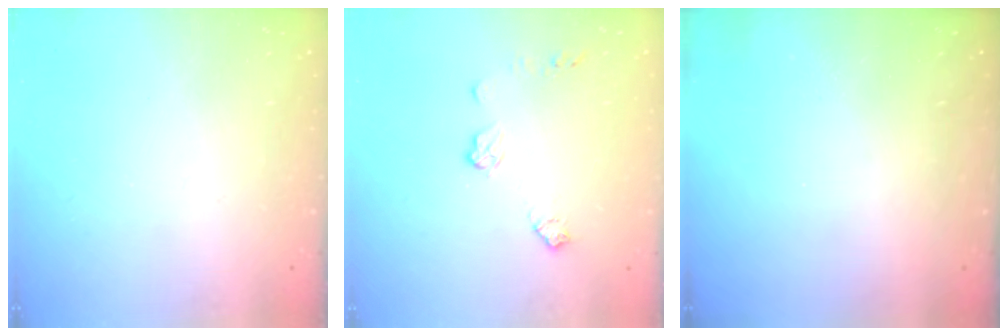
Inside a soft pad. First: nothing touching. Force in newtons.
{"total": 7.2, "press": 7.2, "slide": 0.2}
{"total": 0.0}